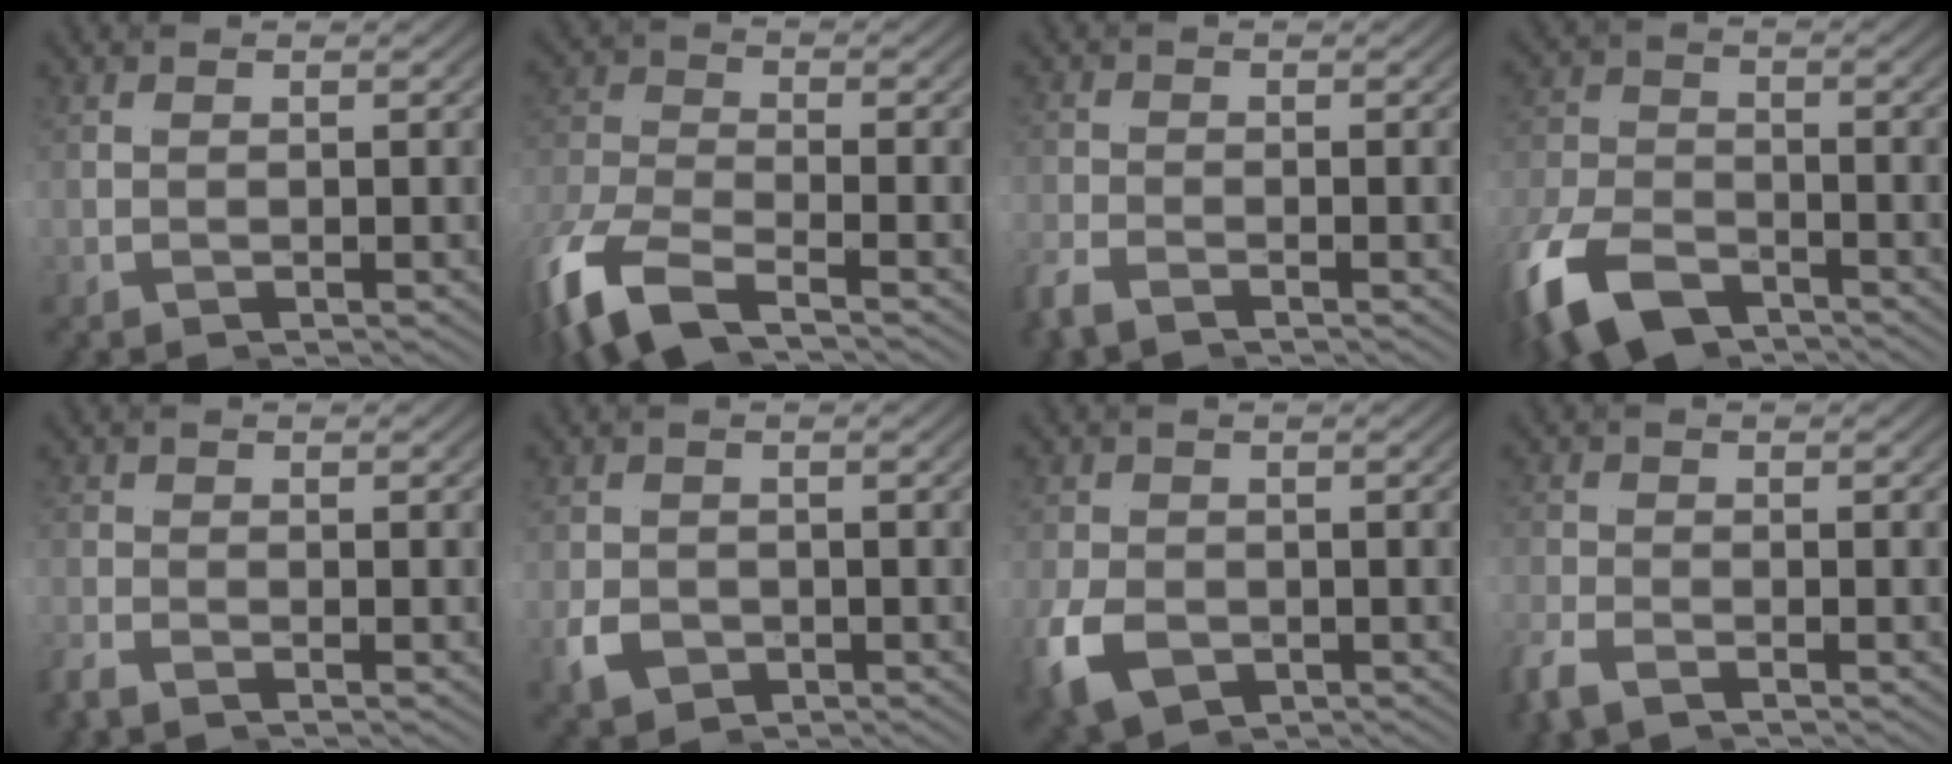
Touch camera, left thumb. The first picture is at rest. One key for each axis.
{"total": 5.2, "fx": -2.2, "fy": 3.3, "fz": 3.4, "tx": -0.110, "ty": 0.000, "tz": -0.047}
{"total": 2.5, "fx": -1.8, "fy": -0.7, "fz": -1.7, "tx": 0.016, "ty": 0.000, "tz": -0.042}
{"total": 8.2, "fx": -4.5, "fy": 5.2, "fz": 4.5, "tx": -0.112, "ty": -0.021, "tz": -0.074}
{"total": 2.1, "fx": -1.3, "fy": -0.9, "fz": -1.3, "tx": 0.017, "ty": 0.001, "tz": -0.032}
{"total": 1.2, "fx": -0.3, "fy": 1.1, "fz": 0.4, "tx": -0.015, "ty": -0.006, "tz": -0.006}
{"total": 3.8, "fx": -1.6, "fy": 2.8, "fz": 2.0, "tx": -0.049, "ty": -0.021, "tz": -0.021}
{"total": 2.4, "fx": -2.0, "fy": -0.5, "fz": -1.3, "tx": 0.005, "ty": -0.001, "tz": -0.043}